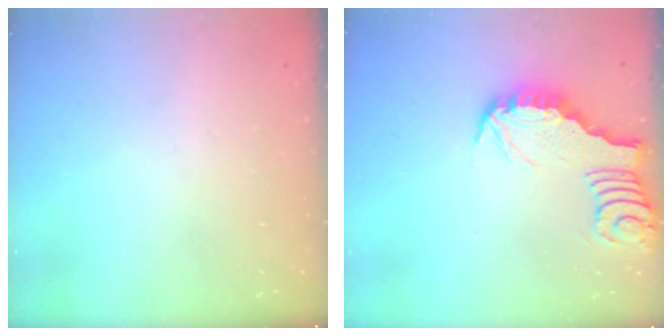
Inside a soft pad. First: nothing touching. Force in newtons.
{"total": 3.2, "press": 3.1, "slide": 0.4}